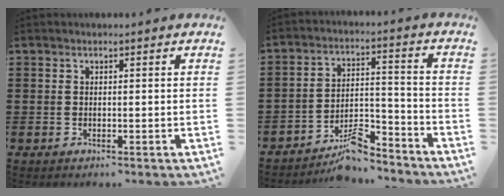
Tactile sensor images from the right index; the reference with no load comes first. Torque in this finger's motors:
{"motor_torque": [0.96, -0.83, 0.08, 0.04]}